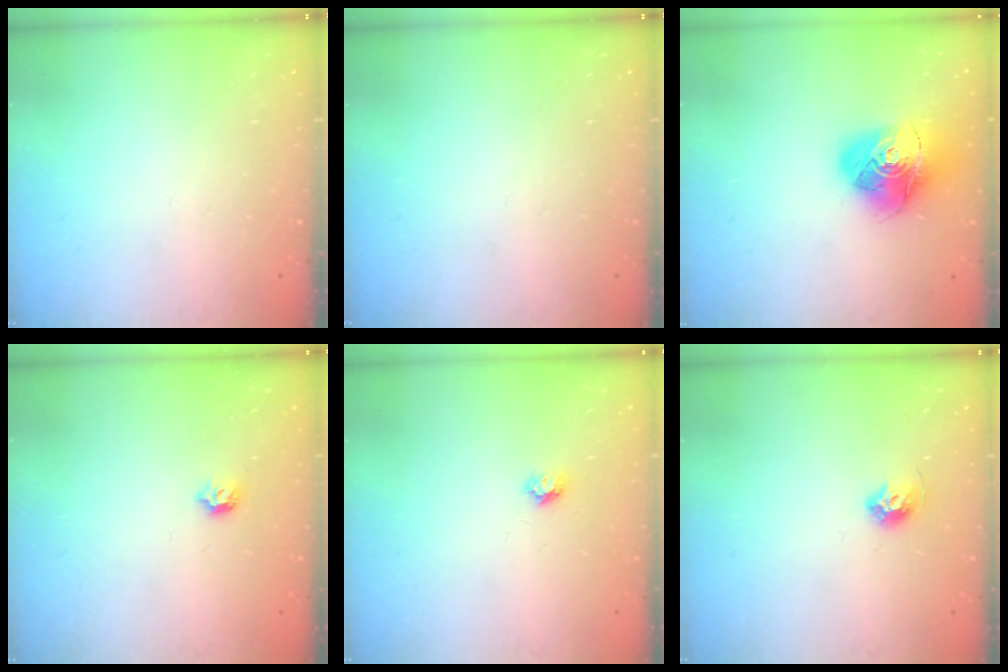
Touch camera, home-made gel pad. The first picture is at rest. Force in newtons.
{"total": 0.0}
{"total": 16.4, "press": 16.3, "slide": 1.8}
{"total": 4.8, "press": 4.7, "slide": 1.0}
{"total": 4.2, "press": 4.2, "slide": 0.4}
{"total": 7.3, "press": 7.3, "slide": 0.8}